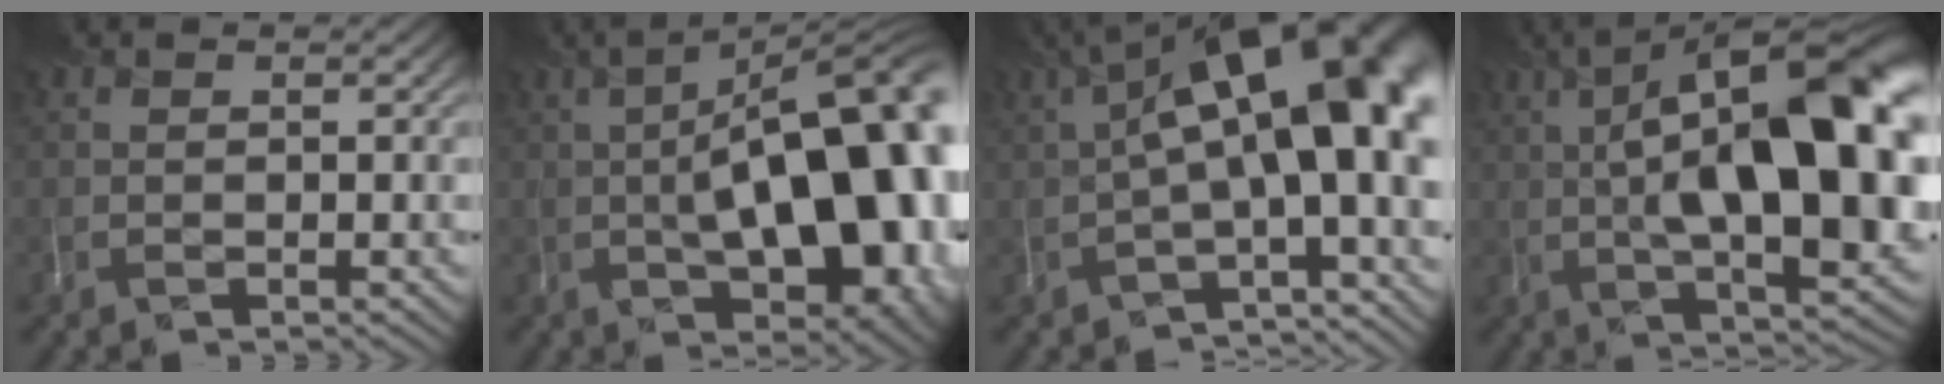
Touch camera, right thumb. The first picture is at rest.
{"total": 18.3, "force": [-1.8, 8.1, 16.4], "torque": [-0.216, 0.013, -0.029]}
{"total": 18.3, "force": [1.1, 7.2, 16.8], "torque": [-0.226, 0.026, 0.028]}
{"total": 20.1, "force": [1.9, 7.6, 18.5], "torque": [-0.275, 0.027, 0.034]}